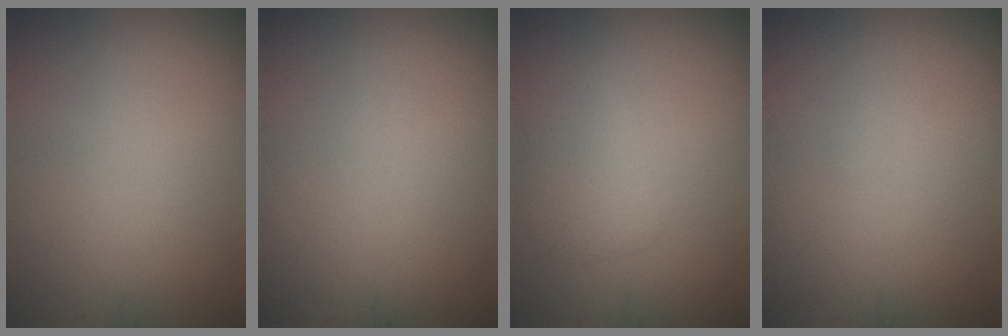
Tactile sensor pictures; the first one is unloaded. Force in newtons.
{"total": 0.0}
{"total": 2.6, "press": 2.6, "slide": 0.1}
{"total": 0.0}